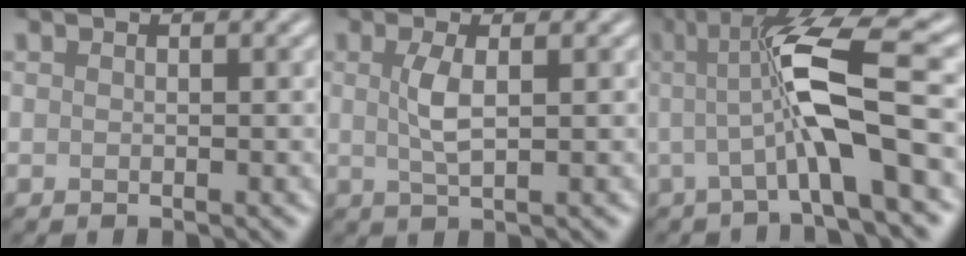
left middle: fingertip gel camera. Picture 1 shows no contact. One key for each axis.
{"total": 2.4, "fx": 0.5, "fy": 0.6, "fz": 2.3, "tx": -0.052, "ty": 0.002, "tz": 0.011}
{"total": 8.4, "fx": 0.1, "fy": 1.4, "fz": 8.3, "tx": -0.136, "ty": 0.009, "tz": -0.005}